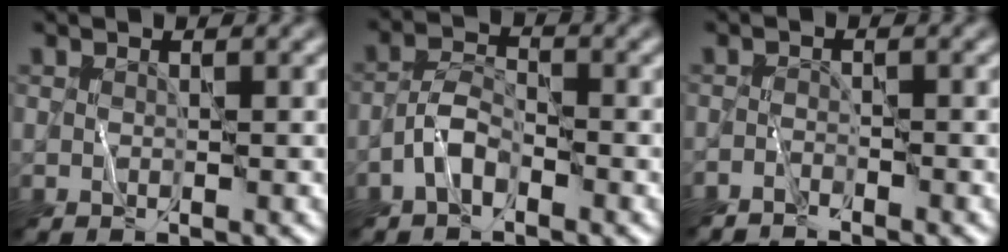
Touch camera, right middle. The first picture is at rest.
{"total": 2.5, "force": [-1.5, 1.2, 1.6], "torque": [-0.029, 0.012, -0.037]}
{"total": 1.6, "force": [-1.6, 0.2, 0.2], "torque": [-0.005, -0.001, -0.037]}